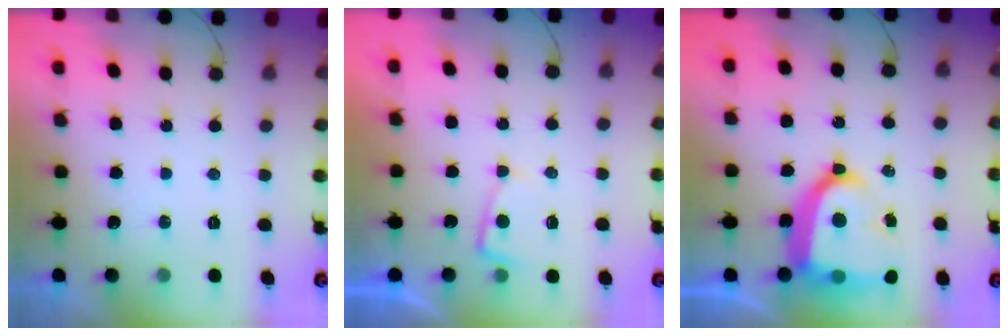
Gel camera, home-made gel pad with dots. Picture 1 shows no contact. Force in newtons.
{"total": 3.6, "press": 3.6, "slide": 0.4}
{"total": 18.5, "press": 18.4, "slide": 1.5}